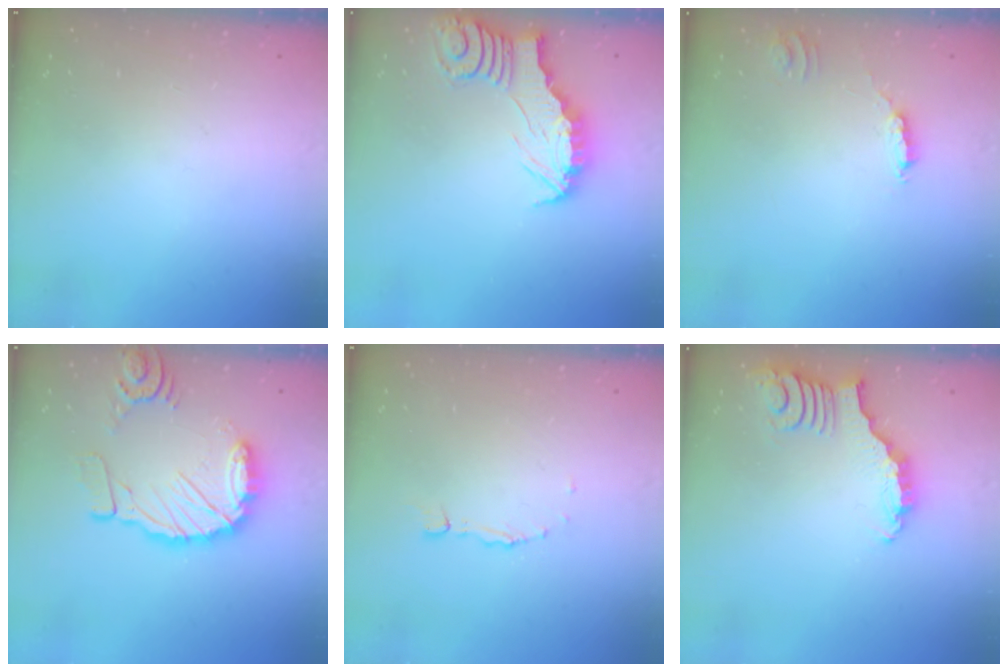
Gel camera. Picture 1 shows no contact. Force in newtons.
{"total": 2.4, "press": 2.4, "slide": 0.2}
{"total": 2.7, "press": 2.7, "slide": 0.2}
{"total": 15.8, "press": 15.6, "slide": 1.9}
{"total": 2.0, "press": 2.0, "slide": 0.3}
{"total": 2.2, "press": 2.2, "slide": 0.3}